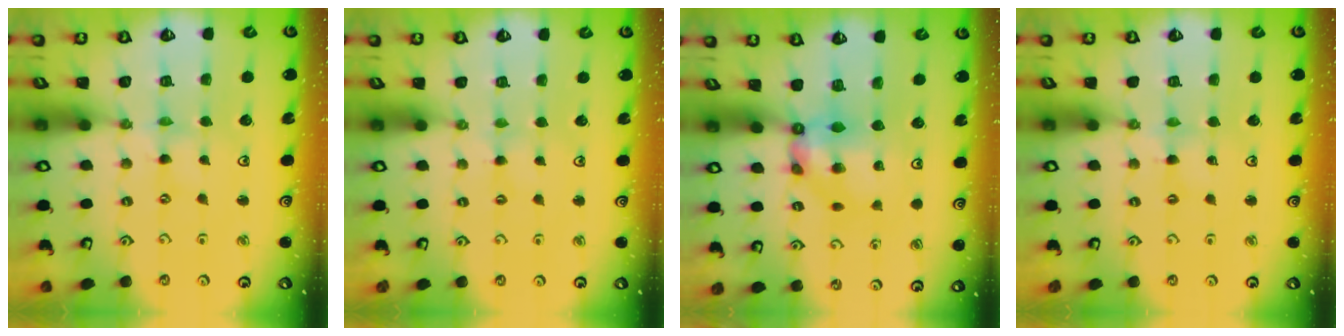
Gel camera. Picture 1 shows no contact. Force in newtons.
{"total": 2.1, "press": 2.0, "slide": 0.4}
{"total": 6.6, "press": 6.6, "slide": 0.6}
{"total": 1.1, "press": 1.1, "slide": 0.3}